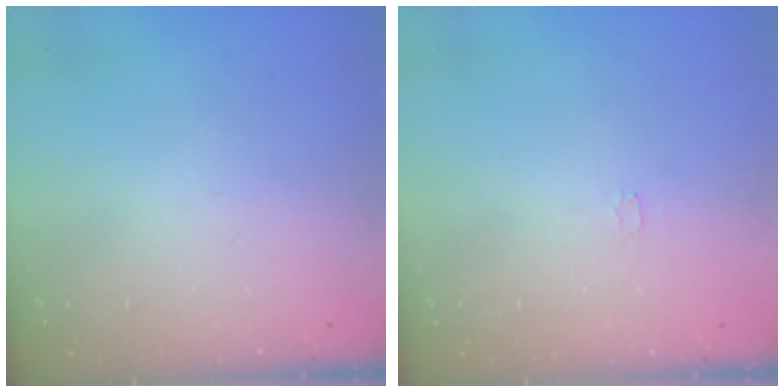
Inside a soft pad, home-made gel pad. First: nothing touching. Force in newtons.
{"total": 2.4, "press": 2.4, "slide": 0.4}